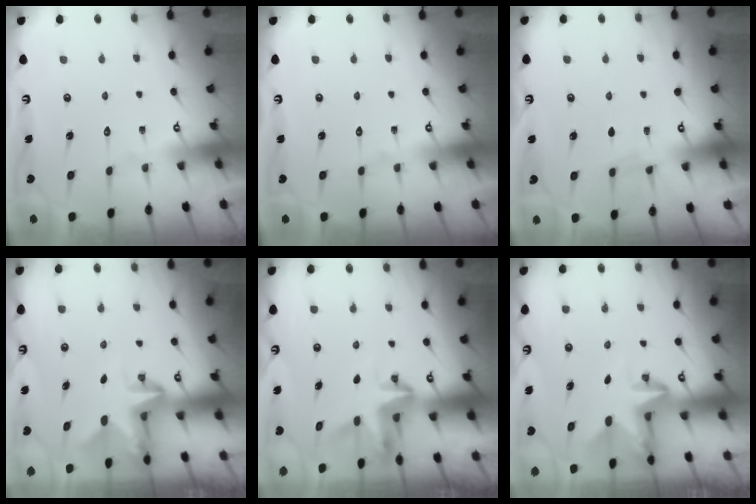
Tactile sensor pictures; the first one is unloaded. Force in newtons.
{"total": 0.0}
{"total": 3.7, "press": 3.7, "slide": 0.4}
{"total": 2.7, "press": 2.7, "slide": 0.5}
{"total": 3.8, "press": 3.8, "slide": 0.3}
{"total": 2.9, "press": 2.9, "slide": 0.1}